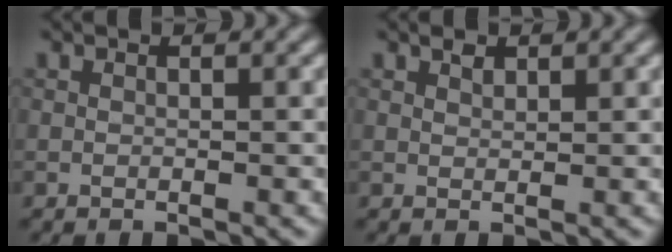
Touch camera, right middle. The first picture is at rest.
{"total": 0.9, "force": [0.7, 0.4, 0.3], "torque": [-0.007, 0.000, 0.014]}